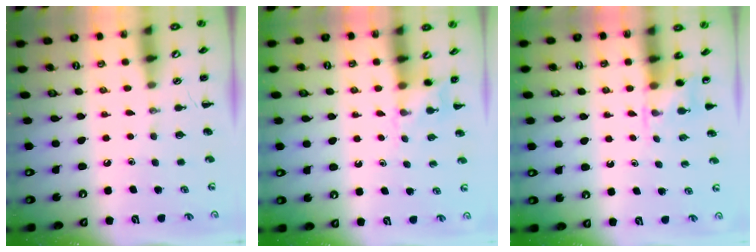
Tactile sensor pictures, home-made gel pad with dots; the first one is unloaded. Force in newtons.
{"total": 4.5, "press": 4.4, "slide": 1.1}
{"total": 4.8, "press": 4.6, "slide": 1.4}